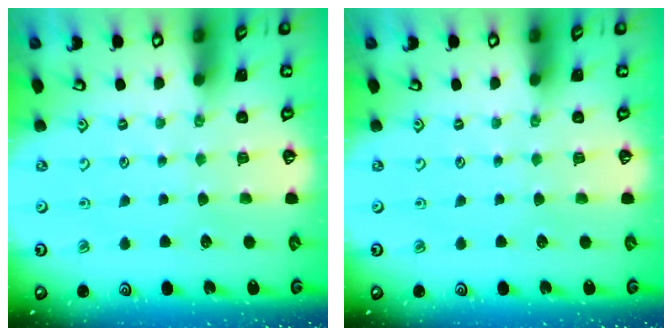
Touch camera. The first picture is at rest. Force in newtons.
{"total": 0.0}